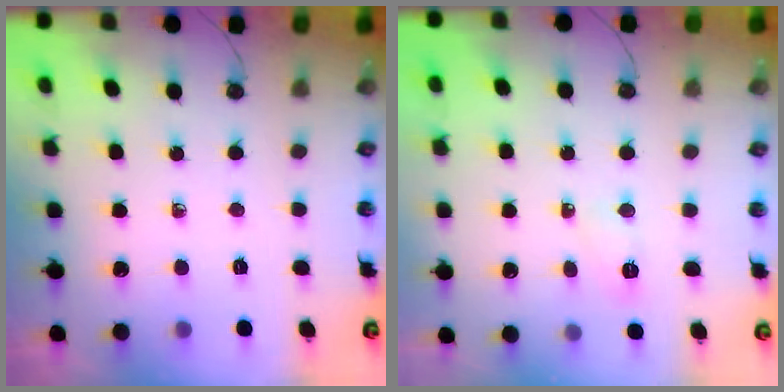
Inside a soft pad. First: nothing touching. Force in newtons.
{"total": 4.7, "press": 4.4, "slide": 1.5}